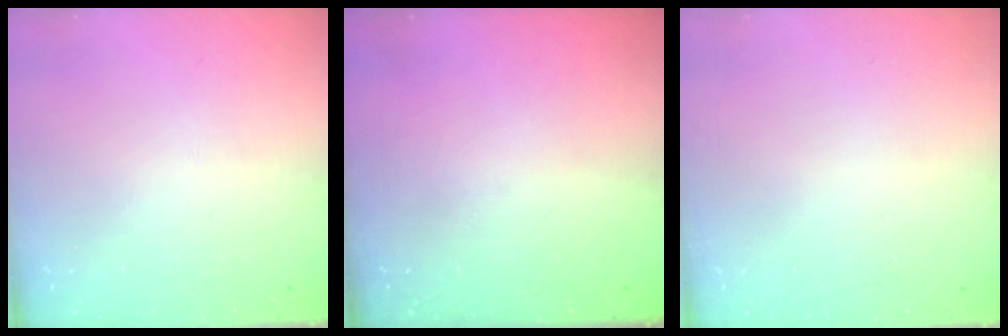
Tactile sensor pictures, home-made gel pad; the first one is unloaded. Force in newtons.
{"total": 0.0}
{"total": 0.0}